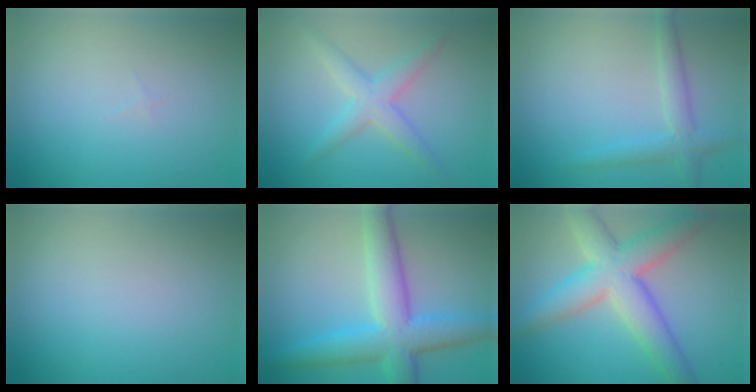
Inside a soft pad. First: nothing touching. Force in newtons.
{"total": 2.8, "press": 2.8, "slide": 0.1}
{"total": 2.3, "press": 2.3, "slide": 0.0}
{"total": 0.0}
{"total": 7.4, "press": 7.4, "slide": 0.2}
{"total": 7.4, "press": 7.4, "slide": 0.2}